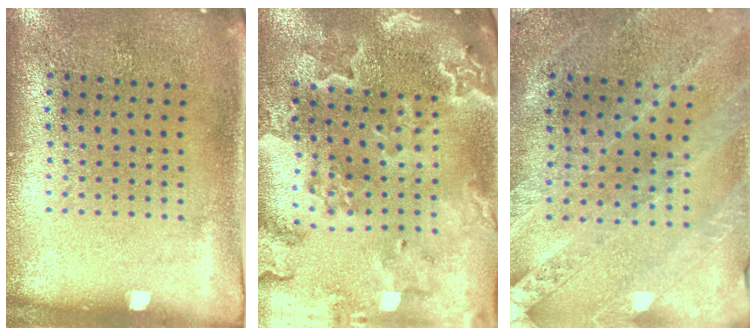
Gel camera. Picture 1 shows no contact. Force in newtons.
{"total": 2.7, "press": 2.5, "slide": 0.9}
{"total": 1.0, "press": 1.0, "slide": 0.3}